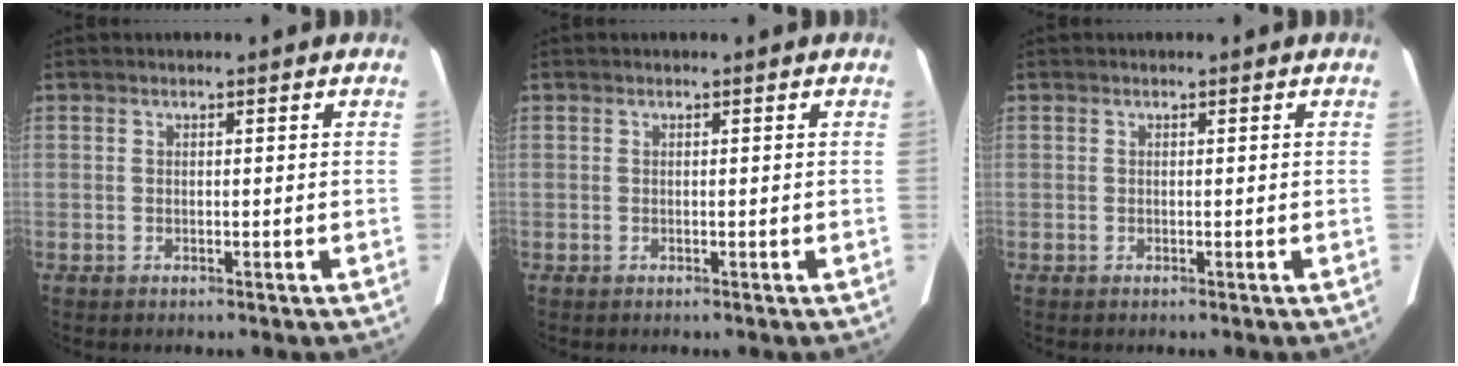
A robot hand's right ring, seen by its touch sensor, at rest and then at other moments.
{"total": 0.0}
{"total": 0.0}